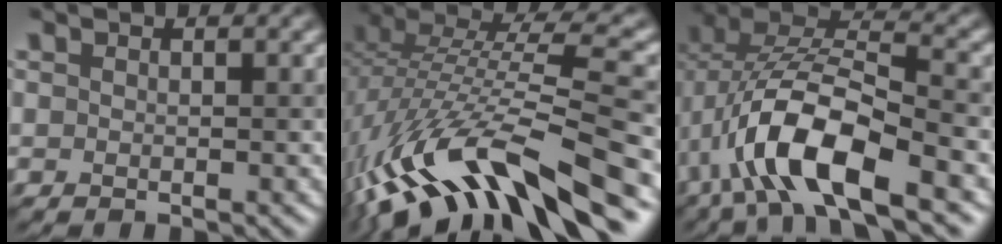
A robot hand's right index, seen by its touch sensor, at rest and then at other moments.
{"total": 13.7, "force": [-6.4, 4.5, 11.3], "torque": [-0.228, 0.020, -0.101]}
{"total": 10.1, "force": [-3.9, 4.0, 8.4], "torque": [-0.170, 0.011, -0.074]}